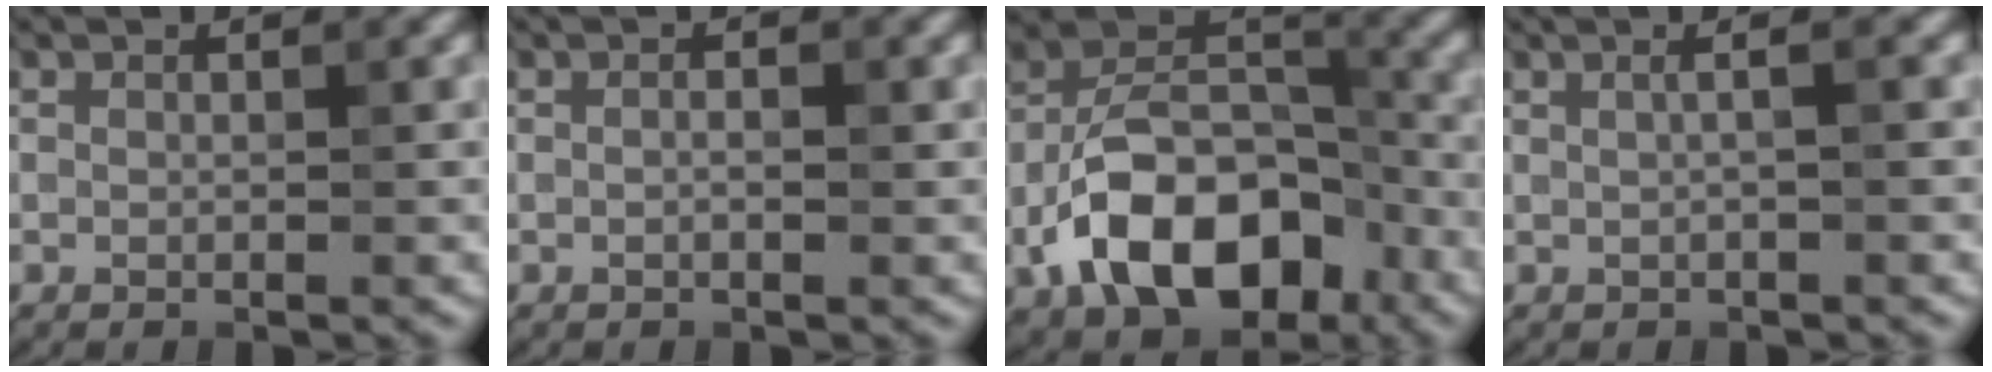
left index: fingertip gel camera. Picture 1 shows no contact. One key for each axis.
{"total": 1.6, "fx": 0.4, "fy": 0.6, "fz": 1.4, "tx": -0.004, "ty": -0.004, "tz": -0.012}
{"total": 11.2, "fx": -4.8, "fy": 6.5, "fz": 7.7, "tx": -0.129, "ty": 0.011, "tz": -0.091}
{"total": 3.5, "fx": 1.0, "fy": 1.6, "fz": 2.9, "tx": -0.015, "ty": 0.018, "tz": -0.016}